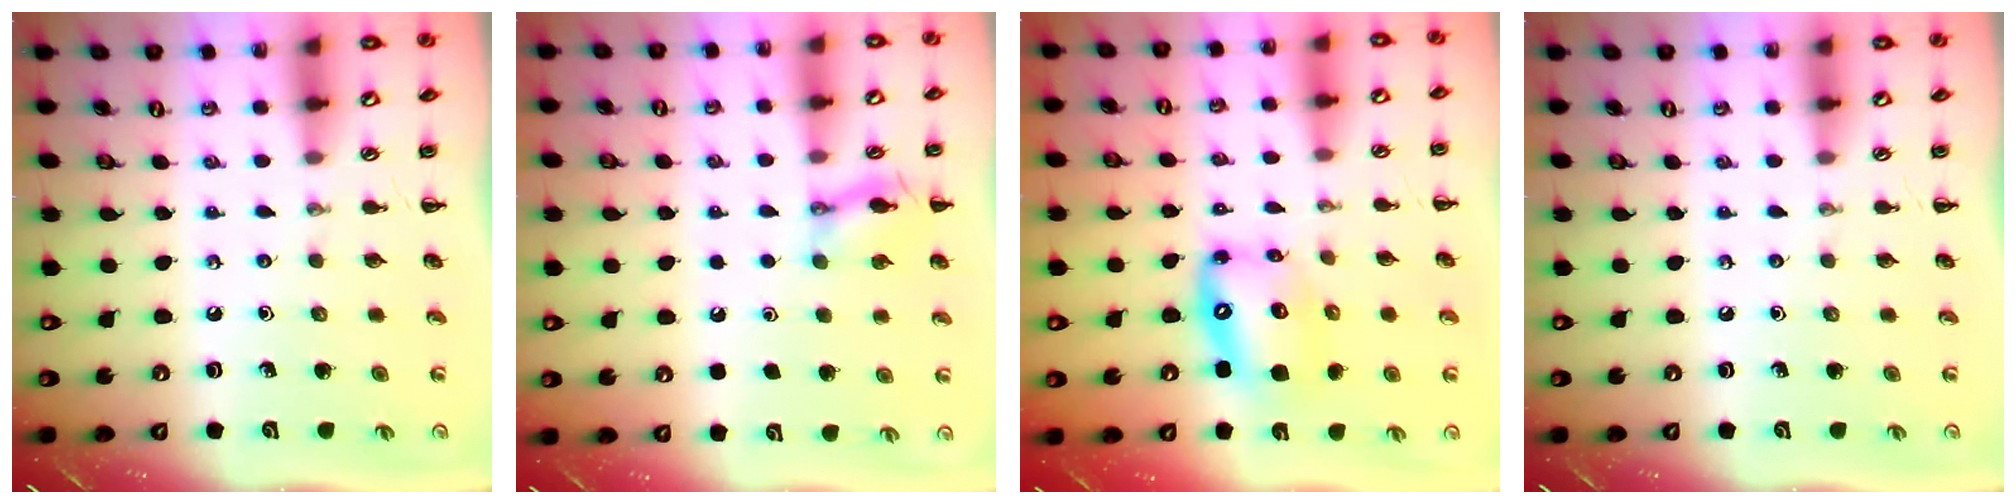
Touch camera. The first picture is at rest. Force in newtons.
{"total": 1.6, "press": 1.6, "slide": 0.1}
{"total": 13.3, "press": 12.8, "slide": 3.5}
{"total": 0.0}